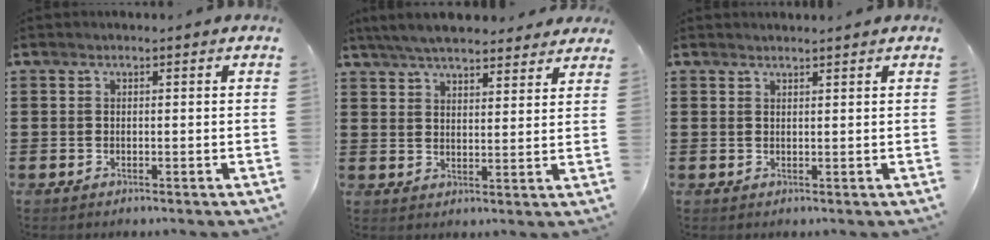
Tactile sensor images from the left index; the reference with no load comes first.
{"total": 6.0, "force": [5.5, 0.9, 2.0], "torque": [-0.056, -0.011, 0.102]}
{"total": 1.1, "force": [1.1, -0.1, 0.2], "torque": [-0.007, -0.003, 0.022]}